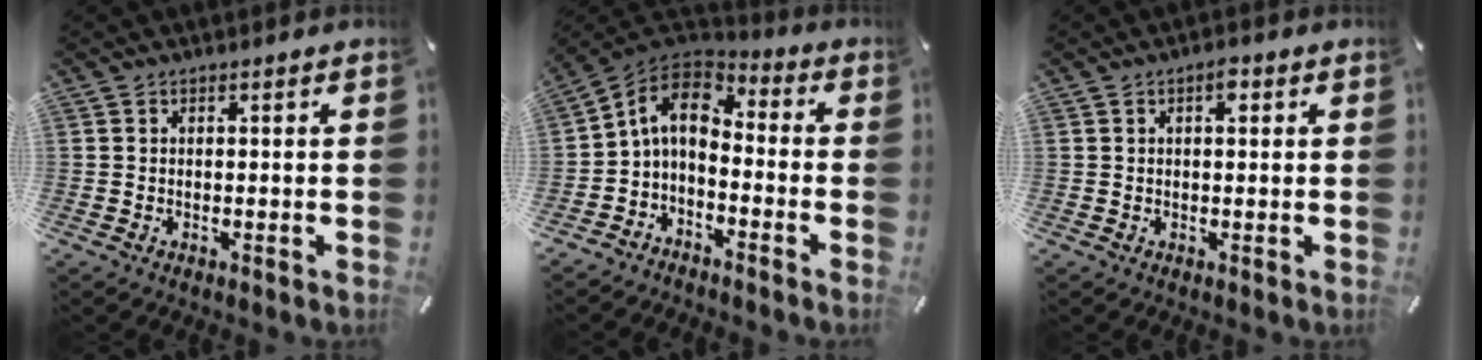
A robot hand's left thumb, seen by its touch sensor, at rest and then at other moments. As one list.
[{"total": 7.9, "force": [-1.2, 5.6, 5.4], "torque": [-0.109, 0.017, -0.022]}, {"total": 2.4, "force": [0.9, 1.1, 1.9], "torque": [-0.026, 0.000, 0.010]}]